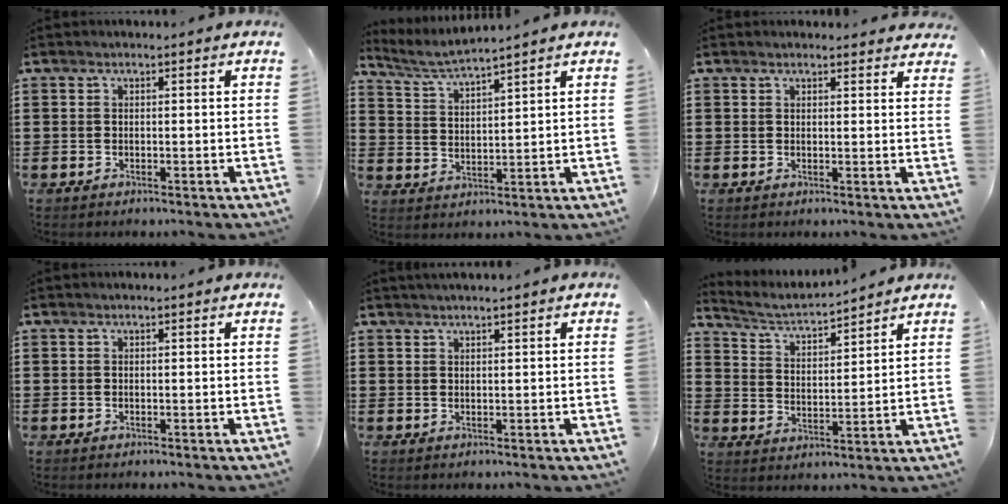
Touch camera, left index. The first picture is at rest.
{"total": 3.9, "force": [3.7, -0.6, 1.3], "torque": [-0.040, -0.023, 0.062]}
{"total": 1.8, "force": [1.7, 0.2, 0.3], "torque": [-0.009, 0.001, 0.034]}
{"total": 0.0}
{"total": 1.0, "force": [0.9, -0.2, 0.5], "torque": [-0.007, -0.002, 0.017]}
{"total": 3.5, "force": [3.4, 0.0, 0.9], "torque": [-0.037, -0.030, 0.051]}